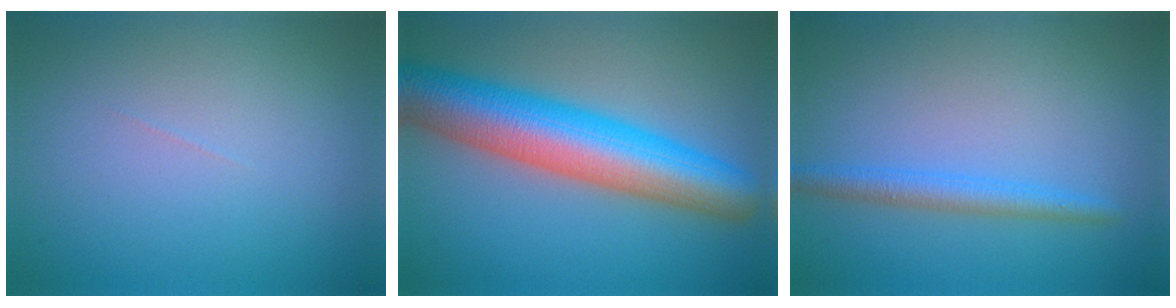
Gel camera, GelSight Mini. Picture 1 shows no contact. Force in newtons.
{"total": 10.7, "press": 10.7, "slide": 0.3}
{"total": 2.4, "press": 2.4, "slide": 0.2}